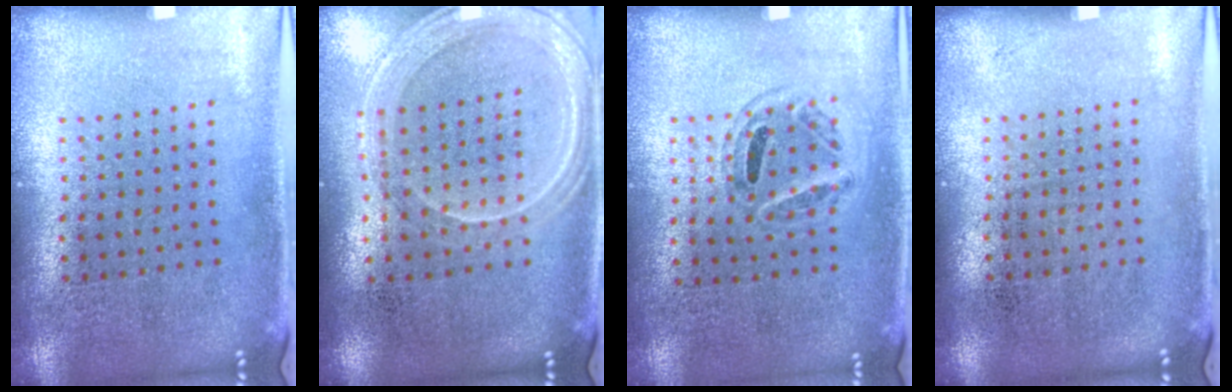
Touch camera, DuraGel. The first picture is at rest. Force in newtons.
{"total": 1.3, "press": 1.3, "slide": 0.2}
{"total": 0.9, "press": 0.8, "slide": 0.4}
{"total": 0.0}